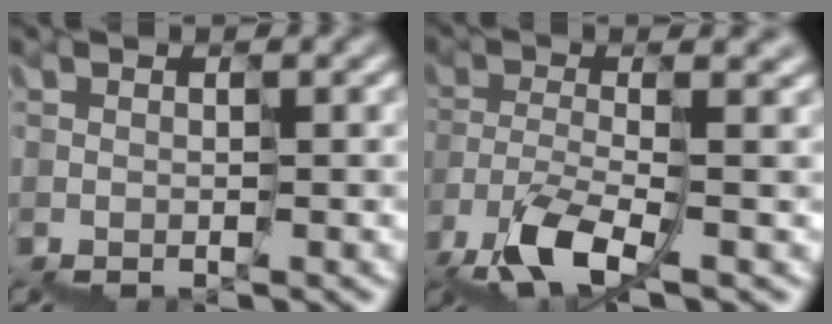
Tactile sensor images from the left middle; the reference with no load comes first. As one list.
[{"total": 5.3, "force": [-2.1, 1.7, 4.6], "torque": [-0.100, -0.002, -0.041]}]